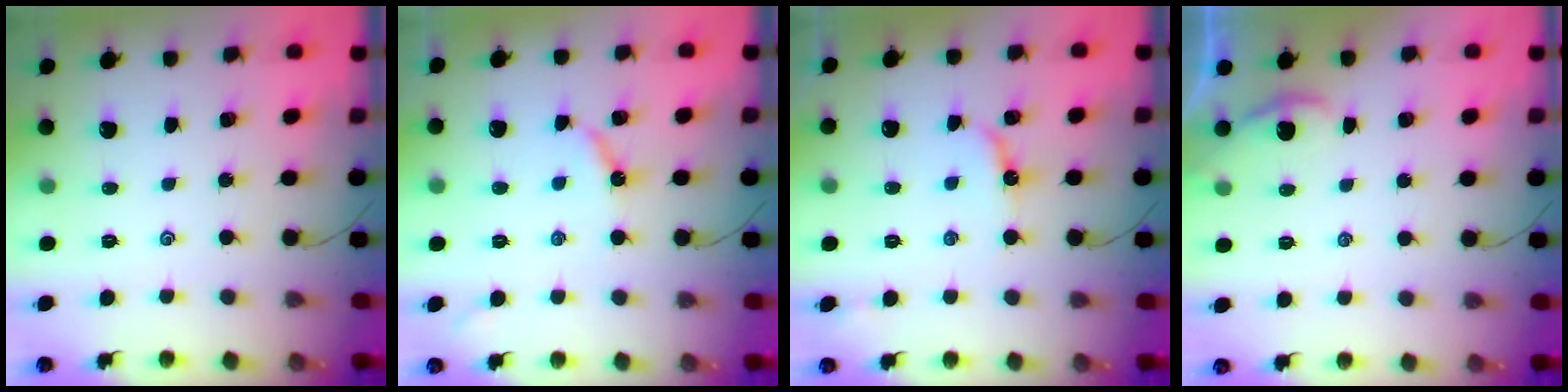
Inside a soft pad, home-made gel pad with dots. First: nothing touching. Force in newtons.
{"total": 5.1, "press": 5.1, "slide": 0.4}
{"total": 5.7, "press": 5.7, "slide": 0.6}
{"total": 1.5, "press": 1.5, "slide": 0.2}